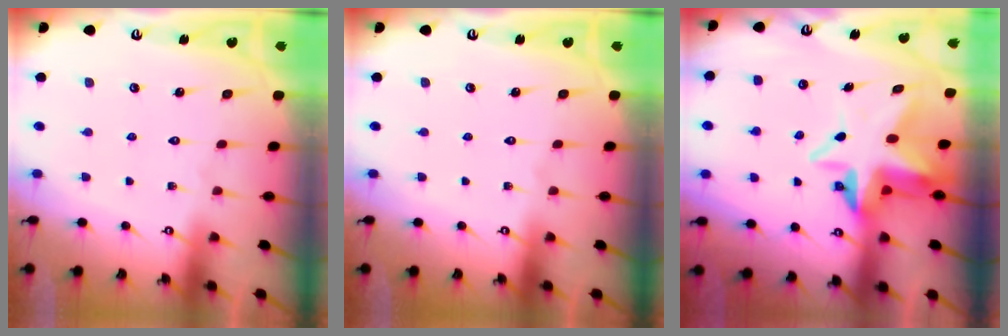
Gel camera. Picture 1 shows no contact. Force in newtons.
{"total": 0.0}
{"total": 7.7, "press": 7.6, "slide": 1.4}